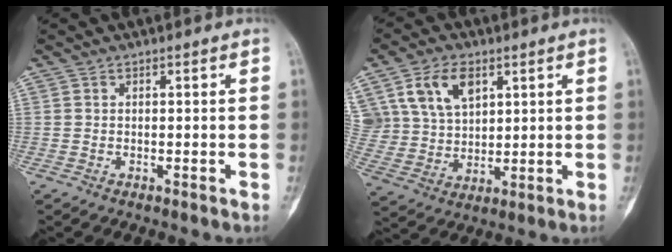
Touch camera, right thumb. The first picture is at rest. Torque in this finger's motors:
{"motor_torque": [0.62, 3.04, 1.10, 0.15, 0.13]}